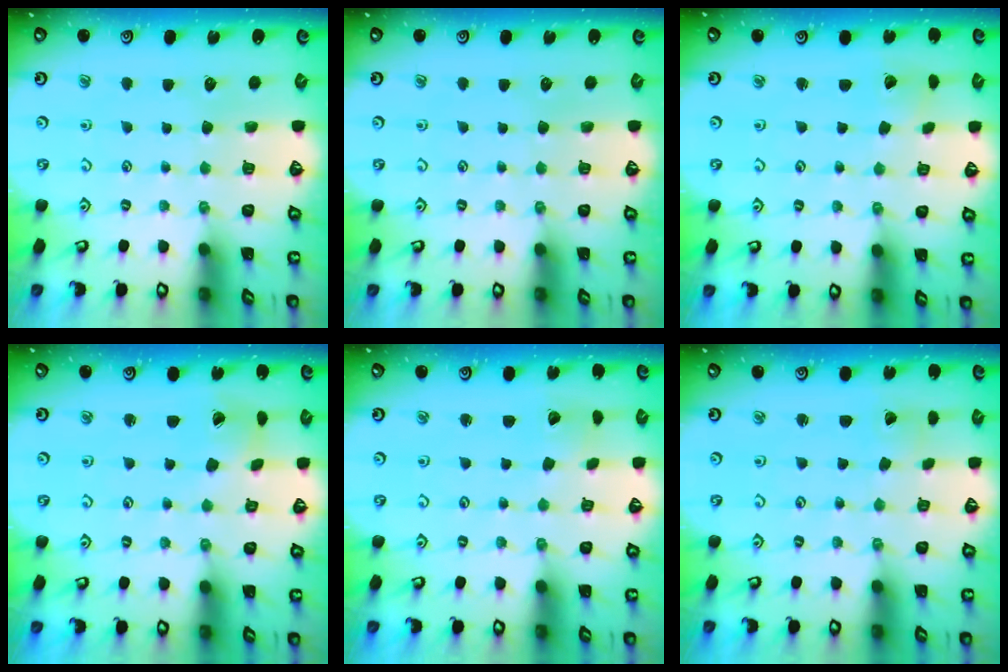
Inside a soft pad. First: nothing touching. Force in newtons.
{"total": 0.0}
{"total": 2.3, "press": 2.3, "slide": 0.1}
{"total": 2.3, "press": 2.3, "slide": 0.3}
{"total": 2.9, "press": 2.9, "slide": 0.2}
{"total": 0.5, "press": 0.5, "slide": 0.1}